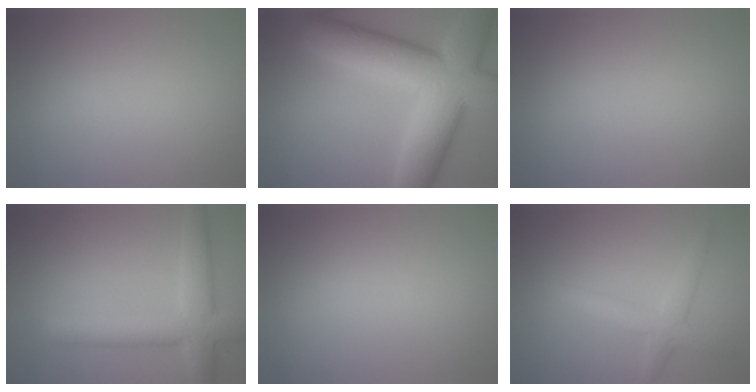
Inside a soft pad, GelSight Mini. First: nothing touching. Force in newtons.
{"total": 12.8, "press": 12.8, "slide": 0.7}
{"total": 0.0}
{"total": 5.5, "press": 5.5, "slide": 0.3}
{"total": 0.0}
{"total": 2.7, "press": 2.7, "slide": 0.0}